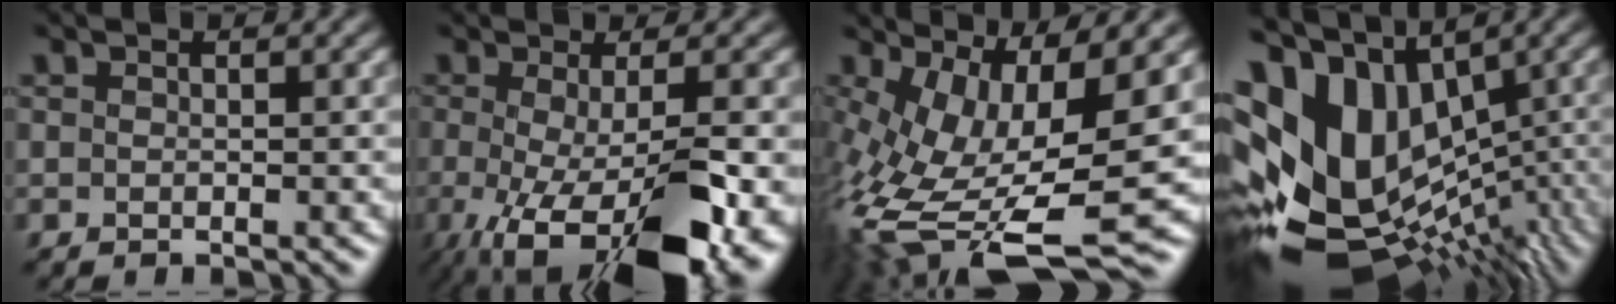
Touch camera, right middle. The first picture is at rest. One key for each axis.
{"total": 11.0, "fx": -4.1, "fy": 3.2, "fz": 9.8, "tx": -0.165, "ty": -0.014, "tz": -0.049}
{"total": 14.2, "fx": -2.9, "fy": 5.0, "fz": 12.9, "tx": -0.266, "ty": -0.019, "tz": -0.027}
{"total": 14.3, "fx": 0.7, "fy": 9.6, "fz": 10.6, "tx": -0.227, "ty": -0.001, "tz": 0.046}